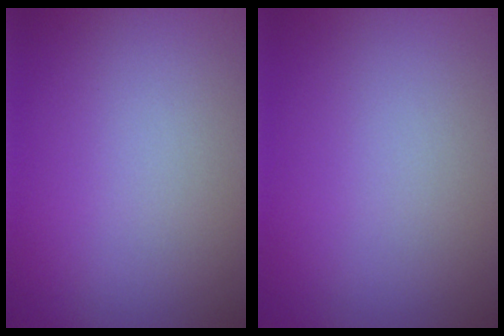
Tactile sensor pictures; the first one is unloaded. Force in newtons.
{"total": 0.0}